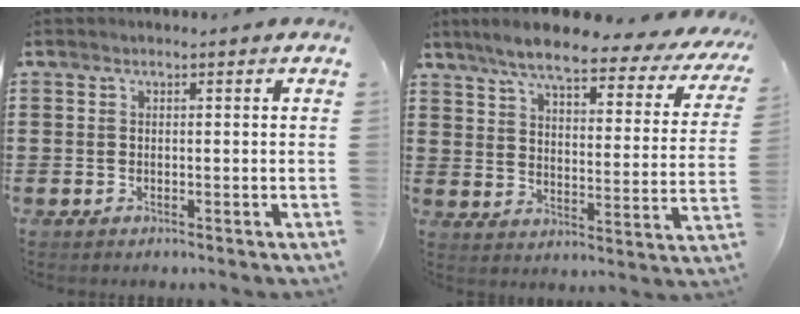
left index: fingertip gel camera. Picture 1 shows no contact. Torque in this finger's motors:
{"motor_torque": [1.79, -0.36, 0.51, 0.21]}